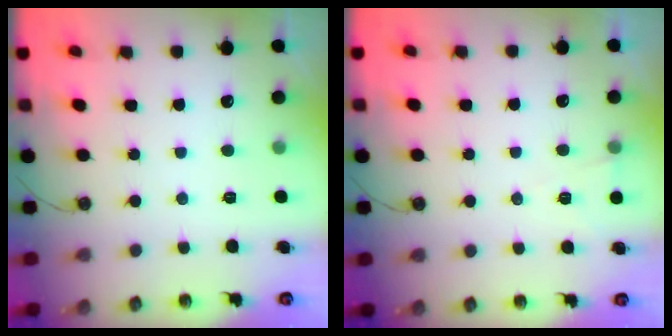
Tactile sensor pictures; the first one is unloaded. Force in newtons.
{"total": 5.1, "press": 2.5, "slide": 4.4}